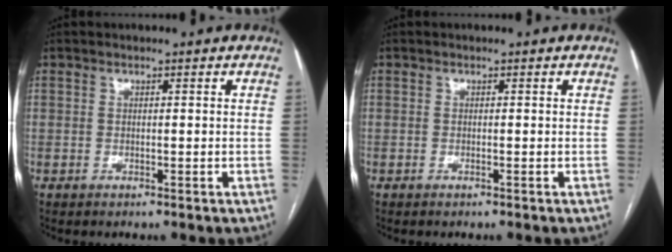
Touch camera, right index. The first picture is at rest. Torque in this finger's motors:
{"motor_torque": [0.10, 0.06, 0.04, 0.01]}